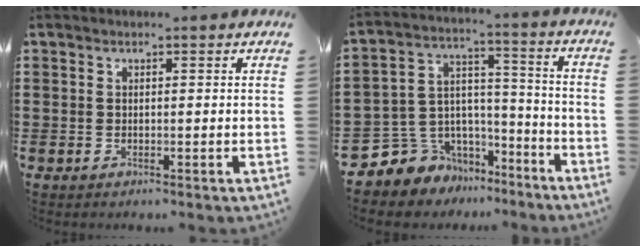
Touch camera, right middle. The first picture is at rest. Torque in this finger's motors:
{"motor_torque": [2.14, 0.00, 0.12, 0.01]}